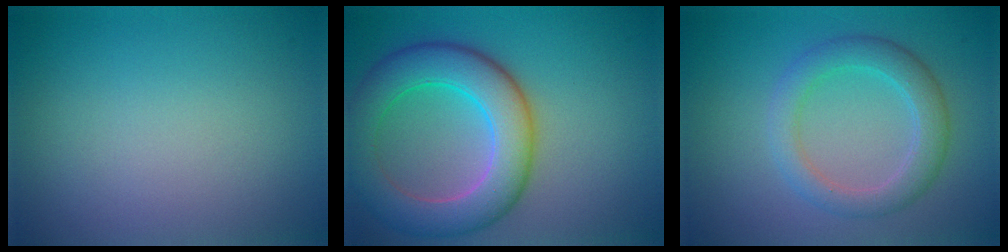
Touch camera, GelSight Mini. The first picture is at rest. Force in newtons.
{"total": 8.3, "press": 8.2, "slide": 0.5}
{"total": 3.5, "press": 3.5, "slide": 0.1}